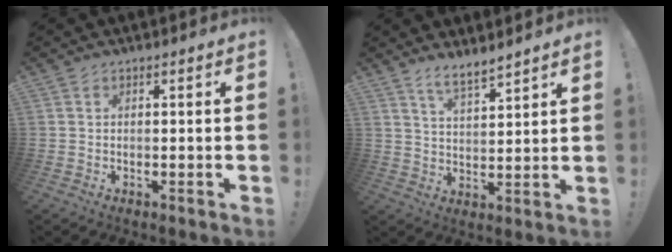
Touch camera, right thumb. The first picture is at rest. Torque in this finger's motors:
{"motor_torque": [0.02, 0.03, 0.10, 0.09, 0.00]}